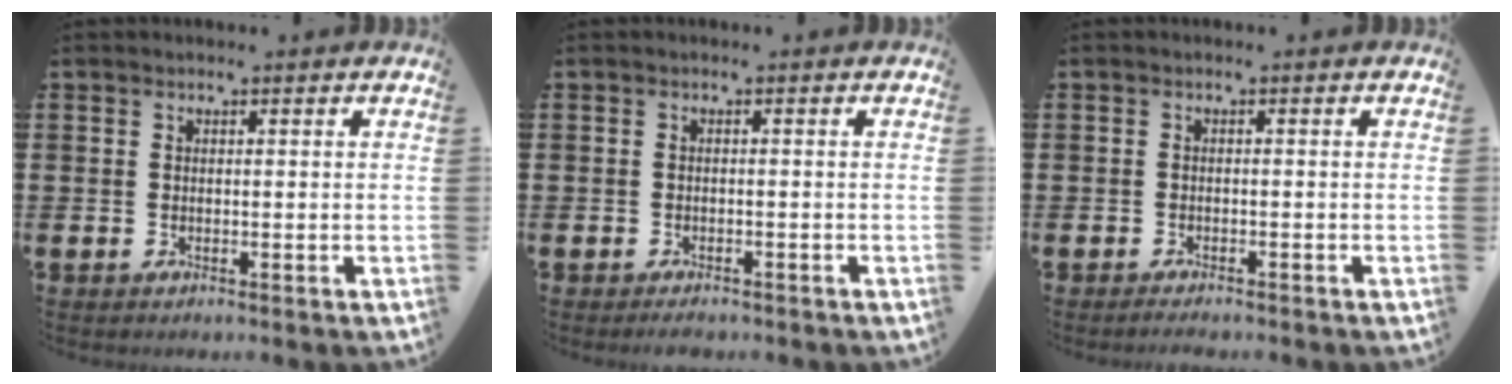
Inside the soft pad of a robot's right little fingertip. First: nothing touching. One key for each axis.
{"total": 0.8, "fx": -0.7, "fy": 0.2, "fz": 0.3, "tx": -0.008, "ty": -0.002, "tz": -0.015}
{"total": 0.8, "fx": -0.8, "fy": 0.0, "fz": 0.3, "tx": -0.007, "ty": -0.002, "tz": -0.016}